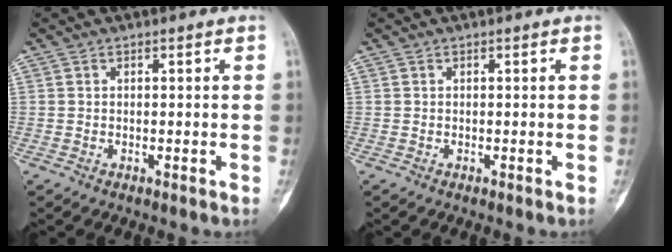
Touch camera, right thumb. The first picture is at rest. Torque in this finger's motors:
{"motor_torque": [0.00, 0.00, 0.01, -0.01, 0.00]}